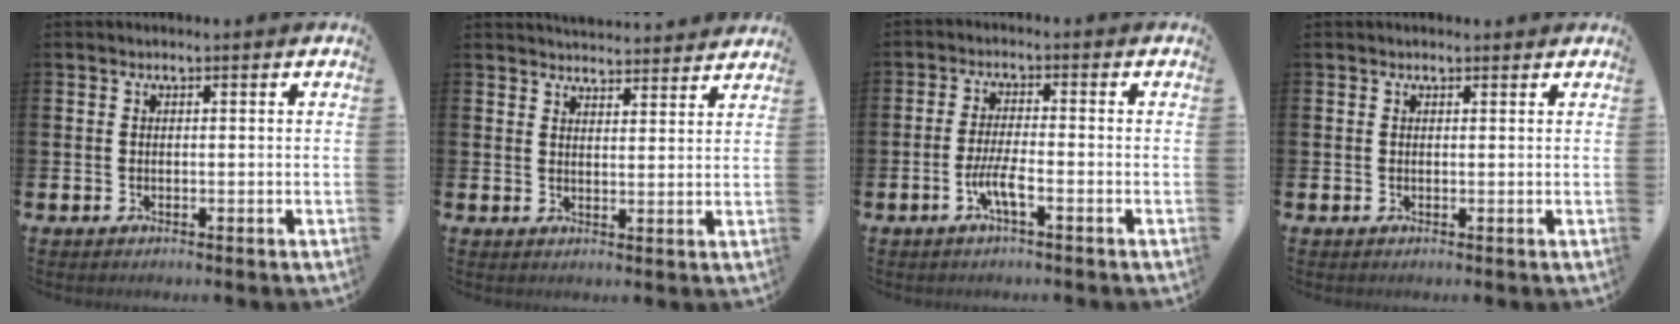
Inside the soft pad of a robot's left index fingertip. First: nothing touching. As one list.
[{"total": 4.1, "force": [4.1, 0.4, 0.0], "torque": [-0.004, -0.024, 0.074]}, {"total": 3.7, "force": [-1.6, 0.6, 3.3], "torque": [-0.072, -0.003, -0.032]}, {"total": 0.6, "force": [0.6, 0.3, 0.1], "torque": [0.009, -0.001, 0.007]}]